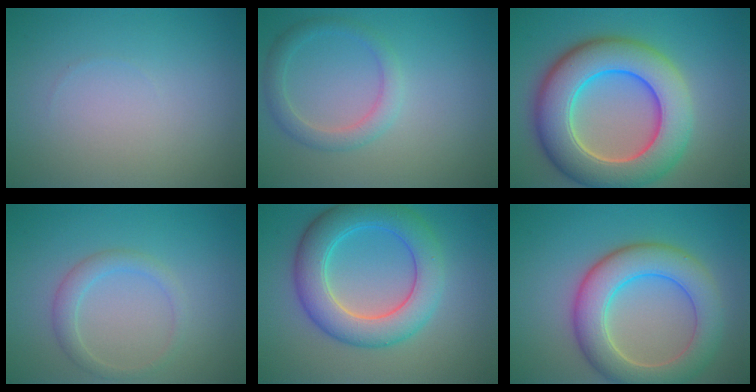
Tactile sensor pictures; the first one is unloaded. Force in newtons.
{"total": 2.3, "press": 2.3, "slide": 0.1}
{"total": 10.8, "press": 10.8, "slide": 0.4}
{"total": 2.0, "press": 2.0, "slide": 0.1}
{"total": 7.0, "press": 6.9, "slide": 0.3}
{"total": 7.1, "press": 7.1, "slide": 0.3}